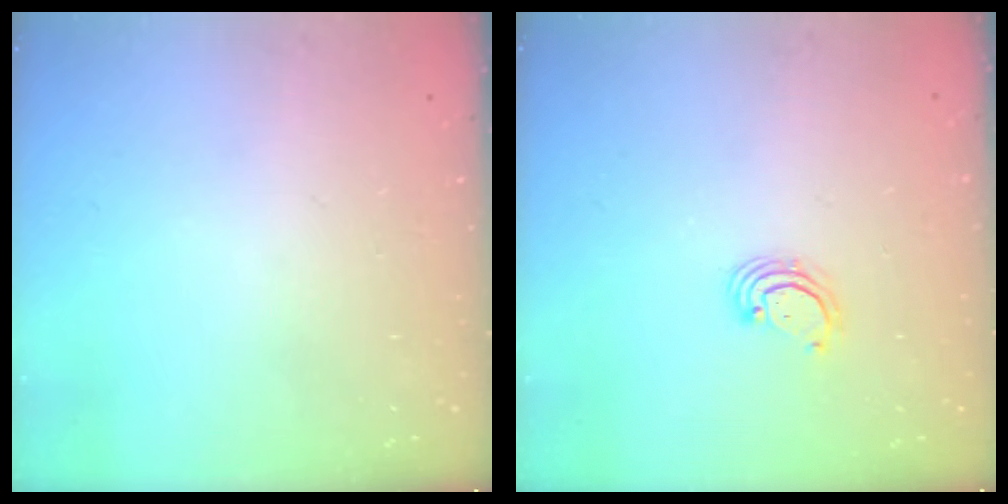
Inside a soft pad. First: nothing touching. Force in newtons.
{"total": 2.8, "press": 2.8, "slide": 0.3}